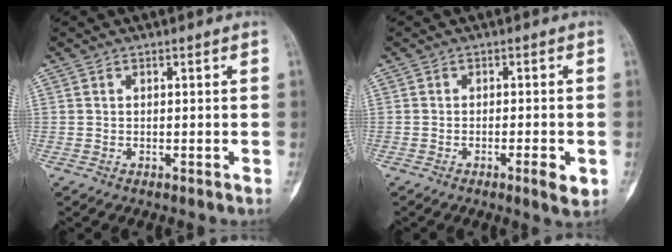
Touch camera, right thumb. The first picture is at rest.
{"total": 3.7, "force": [-1.4, 0.7, 3.4], "torque": [-0.051, -0.001, -0.021]}